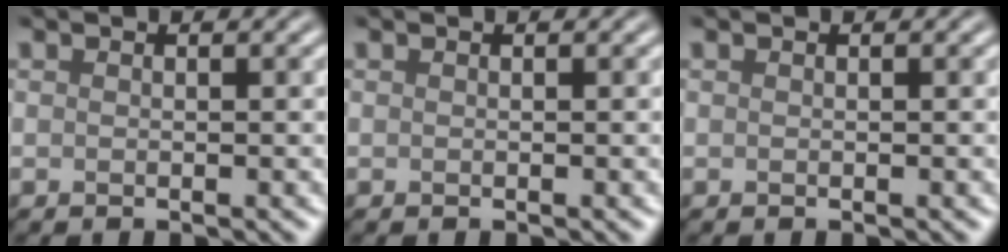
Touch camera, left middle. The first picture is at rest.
{"total": 0.0}
{"total": 0.0}